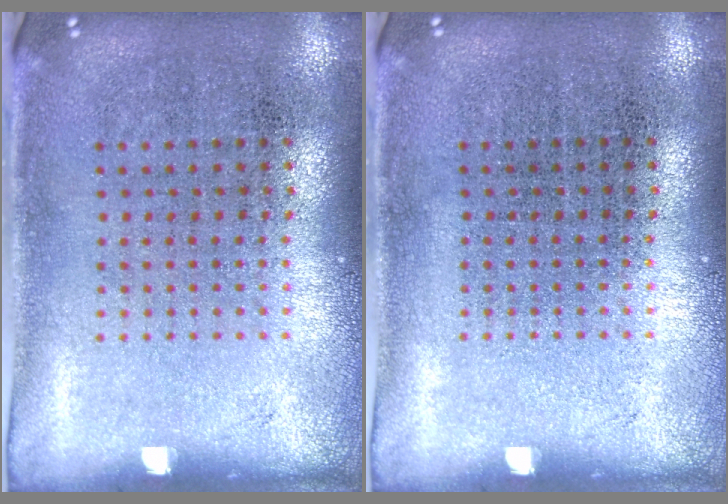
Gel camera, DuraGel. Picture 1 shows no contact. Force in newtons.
{"total": 0.0}